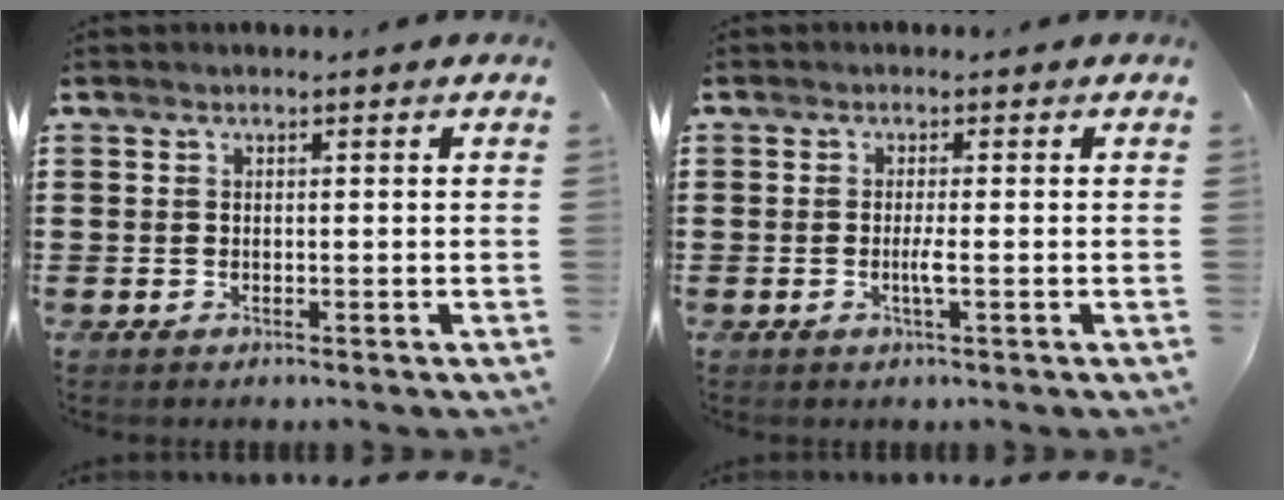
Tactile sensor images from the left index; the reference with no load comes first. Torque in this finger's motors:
{"motor_torque": [0.03, 0.01, 0.07, 0.05]}